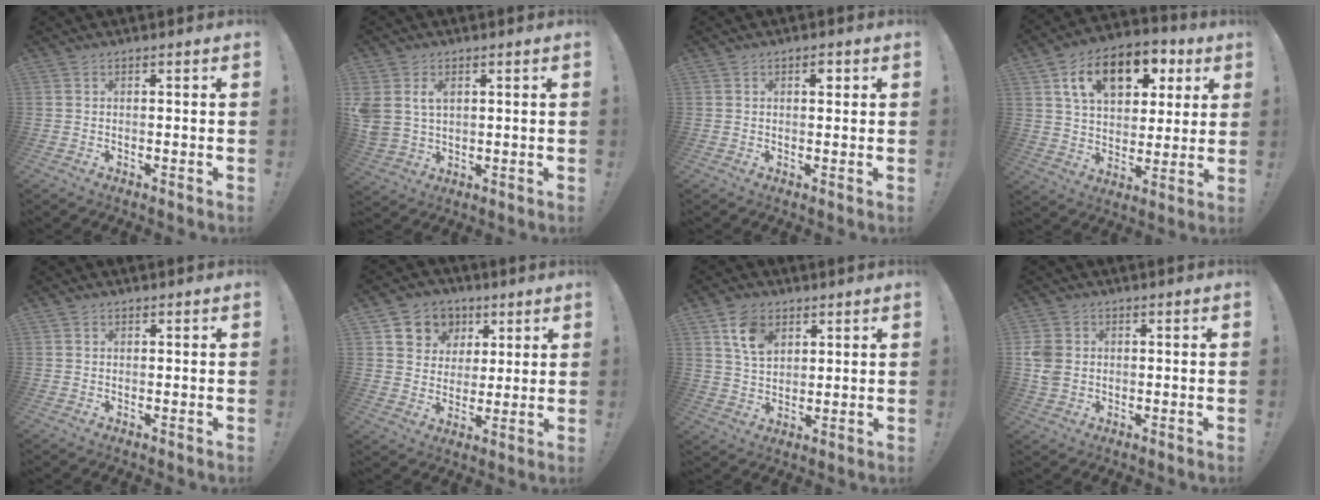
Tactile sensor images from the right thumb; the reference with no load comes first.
{"total": 6.4, "force": [2.3, 5.1, 3.2], "torque": [-0.056, -0.009, 0.044]}
{"total": 2.1, "force": [0.9, 1.4, 1.3], "torque": [-0.004, -0.004, 0.008]}
{"total": 16.6, "force": [7.5, 10.8, 10.1], "torque": [-0.155, -0.025, 0.133]}
{"total": 0.9, "force": [0.5, 0.8, 0.1], "torque": [0.007, -0.002, 0.009]}
{"total": 9.3, "force": [3.9, 8.2, 2.2], "torque": [-0.033, -0.025, 0.081]}
{"total": 9.7, "force": [5.2, 6.5, 4.9], "torque": [-0.082, -0.015, 0.100]}
{"total": 6.4, "force": [0.8, 5.4, 3.3], "torque": [-0.069, 0.003, 0.016]}